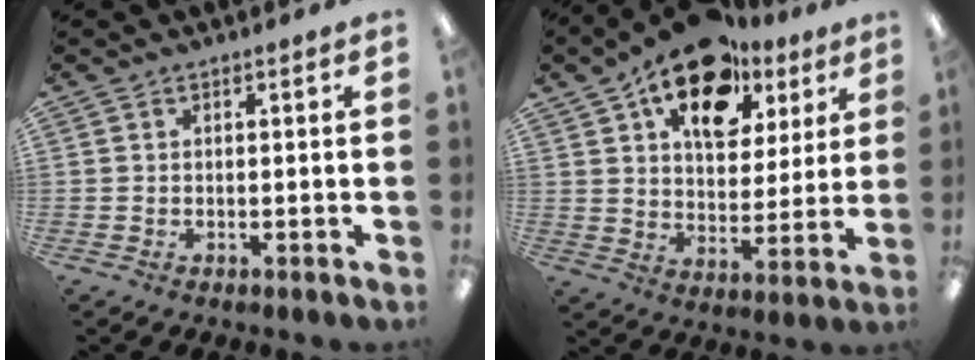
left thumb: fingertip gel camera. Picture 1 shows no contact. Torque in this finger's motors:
{"motor_torque": [0.62, 0.54, 1.66, -1.13, 0.17]}